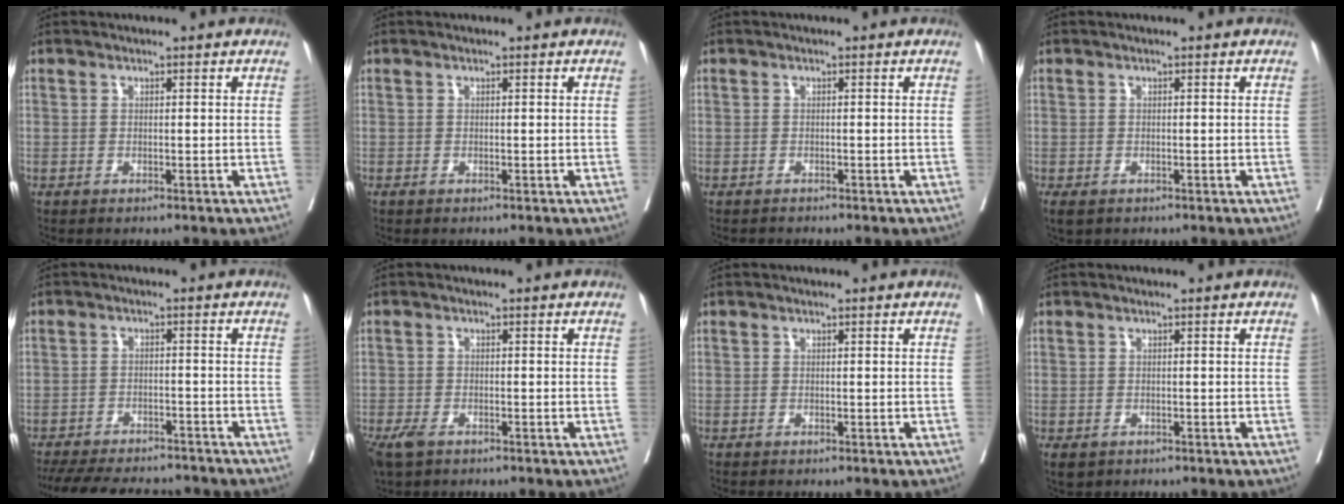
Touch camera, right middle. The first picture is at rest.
{"total": 0.0}
{"total": 0.8, "force": [-0.8, 0.1, -0.1], "torque": [-0.009, -0.004, -0.015]}
{"total": 2.6, "force": [-1.7, 1.5, 1.2], "torque": [-0.029, -0.008, -0.025]}
{"total": 15.5, "force": [-13.7, 4.8, 5.5], "torque": [-0.127, -0.007, -0.188]}
{"total": 4.5, "force": [-3.0, 2.3, 2.5], "torque": [-0.050, -0.008, -0.051]}
{"total": 0.0}
{"total": 2.7, "force": [-1.8, 1.8, 1.0], "torque": [-0.021, -0.006, -0.024]}